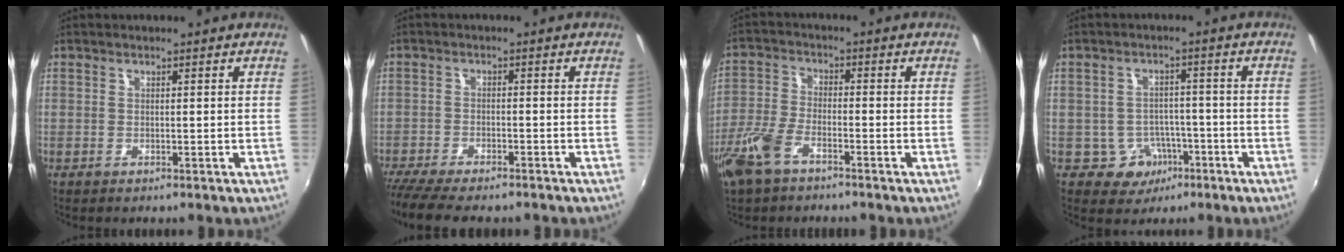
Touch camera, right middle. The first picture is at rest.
{"total": 10.7, "force": [-9.1, 1.8, 5.3], "torque": [-0.124, -0.044, -0.155]}
{"total": 8.2, "force": [-5.4, 3.5, 5.2], "torque": [-0.121, -0.003, -0.110]}
{"total": 5.2, "force": [-2.7, 4.3, 0.9], "torque": [-0.027, 0.014, -0.028]}